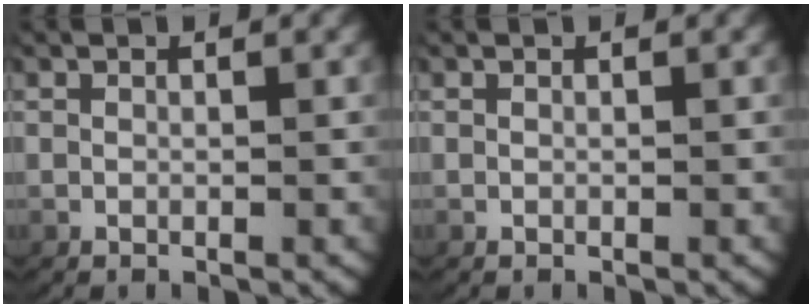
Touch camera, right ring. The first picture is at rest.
{"total": 0.0}